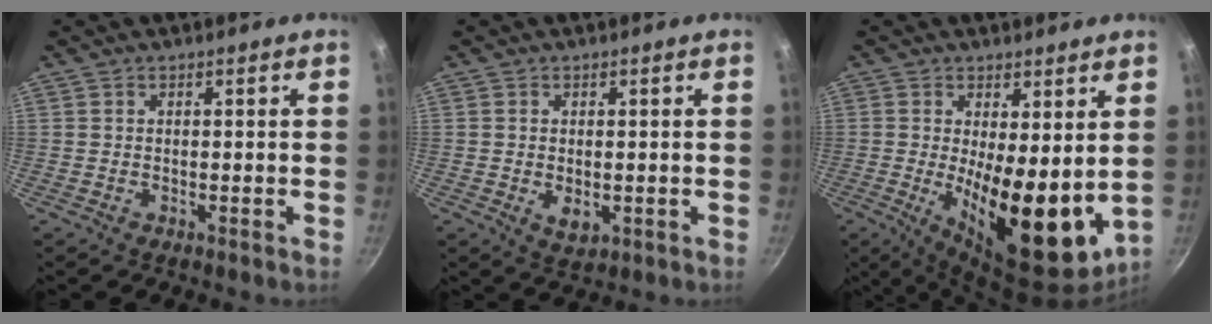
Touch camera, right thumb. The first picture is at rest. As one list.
[{"total": 3.7, "force": [-0.5, 2.3, 2.8], "torque": [-0.044, -0.011, -0.004]}, {"total": 16.1, "force": [0.1, 6.4, 14.8], "torque": [-0.190, -0.033, 0.012]}]